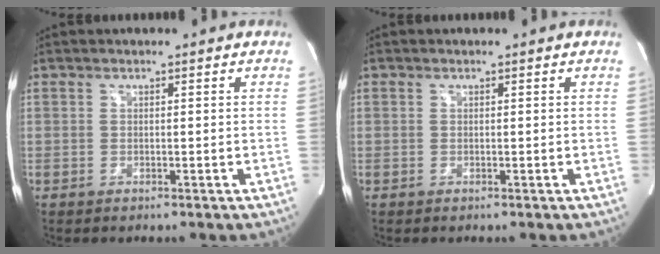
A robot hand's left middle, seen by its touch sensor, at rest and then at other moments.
{"total": 0.0}